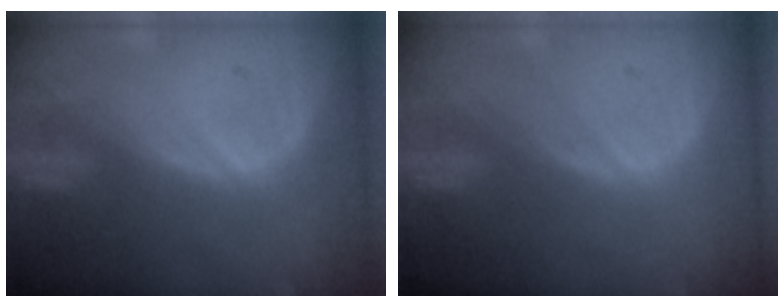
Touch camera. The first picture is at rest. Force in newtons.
{"total": 0.0}